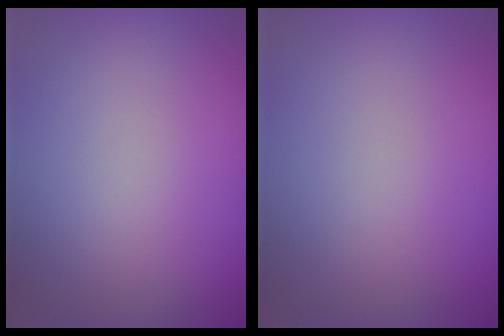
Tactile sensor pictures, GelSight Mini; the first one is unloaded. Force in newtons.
{"total": 0.0}